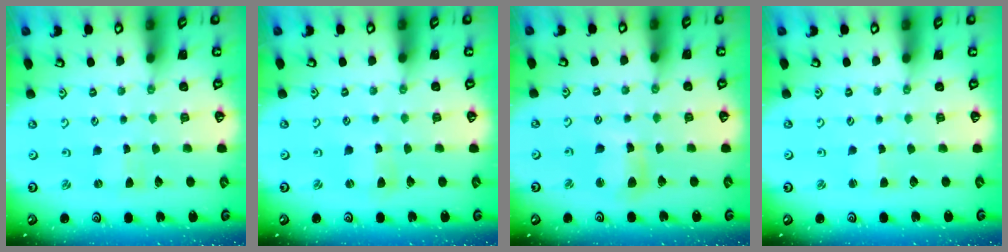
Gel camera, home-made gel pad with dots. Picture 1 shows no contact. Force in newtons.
{"total": 1.4, "press": 1.4, "slide": 0.2}
{"total": 7.8, "press": 7.7, "slide": 1.3}
{"total": 1.9, "press": 1.8, "slide": 0.4}